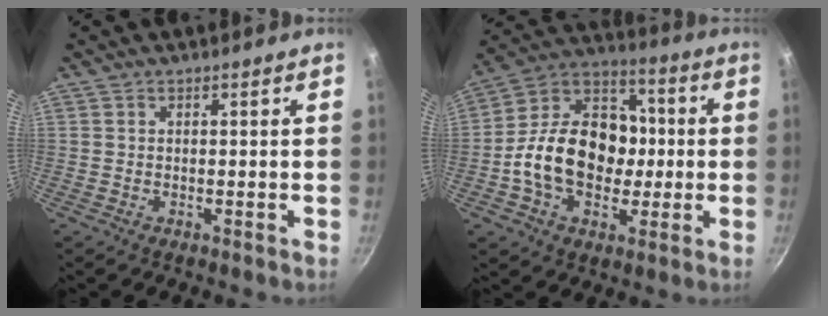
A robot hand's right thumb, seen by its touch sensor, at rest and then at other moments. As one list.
[{"total": 20.3, "force": [-1.8, 15.0, 13.6], "torque": [-0.194, 0.040, -0.046]}]